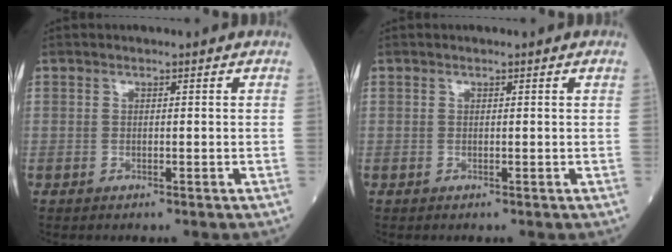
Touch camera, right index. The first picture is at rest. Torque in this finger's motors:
{"motor_torque": [0.17, 0.00, 0.10, 0.01]}